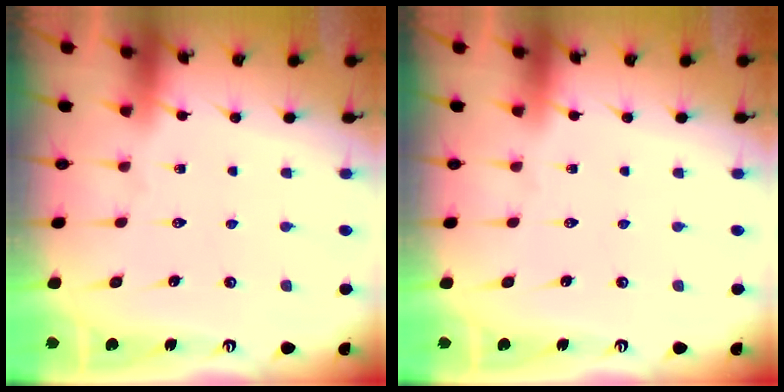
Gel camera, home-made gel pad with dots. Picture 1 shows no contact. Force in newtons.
{"total": 0.0}